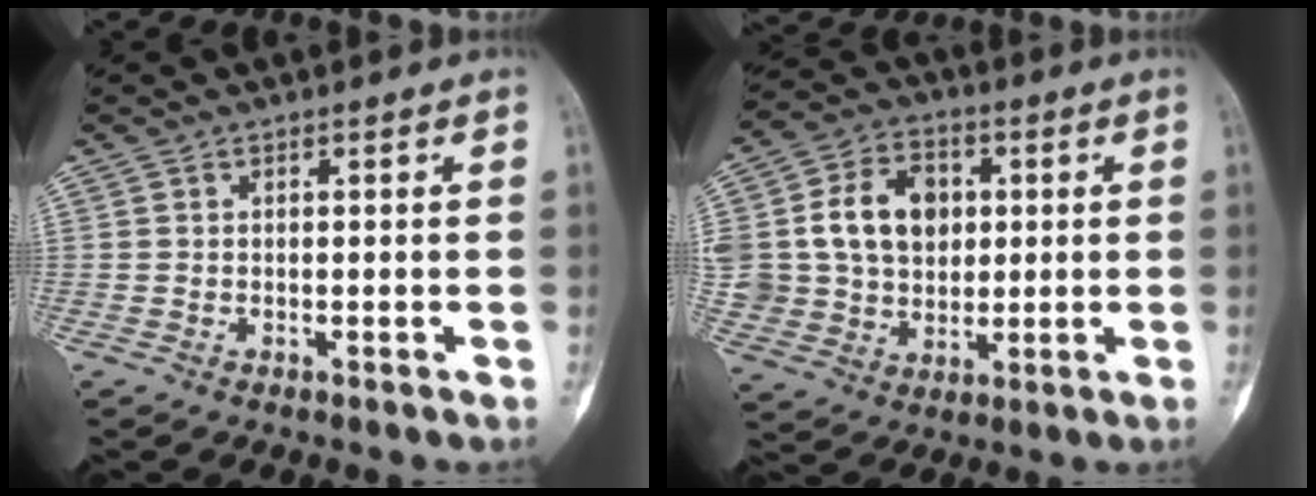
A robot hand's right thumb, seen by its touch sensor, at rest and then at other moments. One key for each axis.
{"total": 18.1, "fx": 3.1, "fy": 14.3, "fz": 10.7, "tx": -0.188, "ty": 0.018, "tz": 0.066}